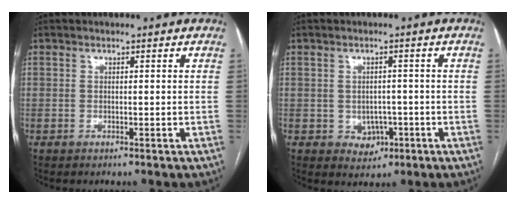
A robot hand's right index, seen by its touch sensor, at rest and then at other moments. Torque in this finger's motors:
{"motor_torque": [0.62, -0.07, 0.13, 0.02]}